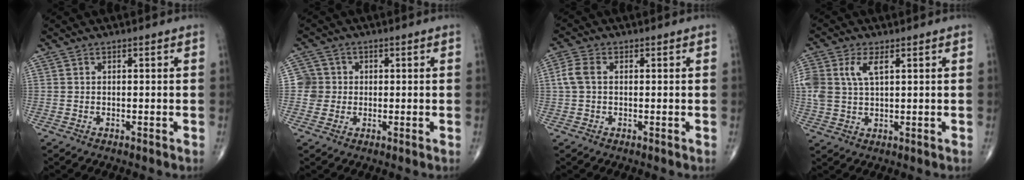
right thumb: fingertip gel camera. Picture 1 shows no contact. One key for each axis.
{"total": 3.9, "fx": 0.1, "fy": 3.9, "fz": 0.1, "tx": 0.031, "ty": 0.009, "tz": -0.003}
{"total": 3.8, "fx": 0.4, "fy": 2.5, "fz": 2.8, "tx": -0.073, "ty": 0.011, "tz": 0.003}
{"total": 7.2, "fx": 2.5, "fy": 3.8, "fz": 5.6, "tx": -0.135, "ty": 0.005, "tz": 0.052}